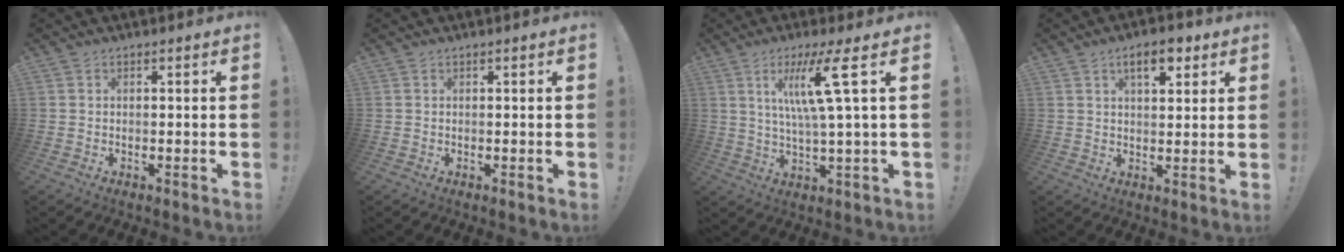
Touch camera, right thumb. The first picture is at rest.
{"total": 0.0}
{"total": 13.0, "force": [4.3, -0.3, 12.3], "torque": [-0.233, -0.002, 0.053]}
{"total": 7.3, "force": [3.9, 3.3, 5.2], "torque": [-0.075, -0.006, 0.066]}